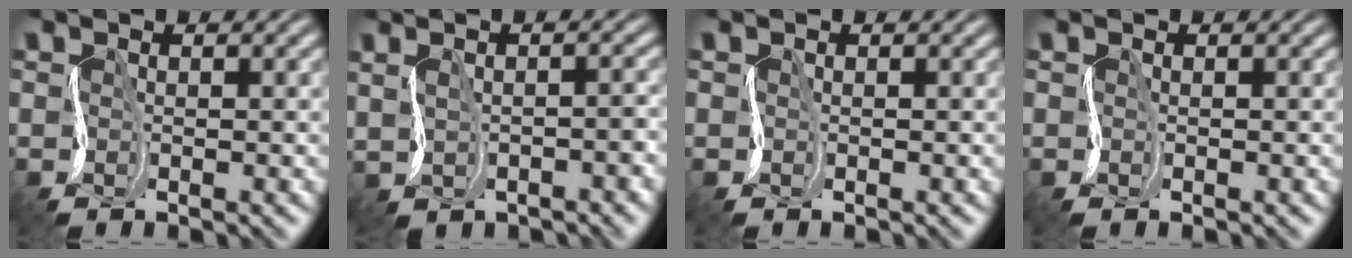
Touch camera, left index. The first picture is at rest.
{"total": 1.1, "force": [-1.0, -0.1, 0.4], "torque": [-0.007, -0.013, -0.003]}
{"total": 1.0, "force": [0.2, 1.0, 0.2], "torque": [-0.007, 0.004, -0.010]}
{"total": 0.7, "force": [0.1, 0.6, 0.2], "torque": [-0.004, 0.003, -0.005]}